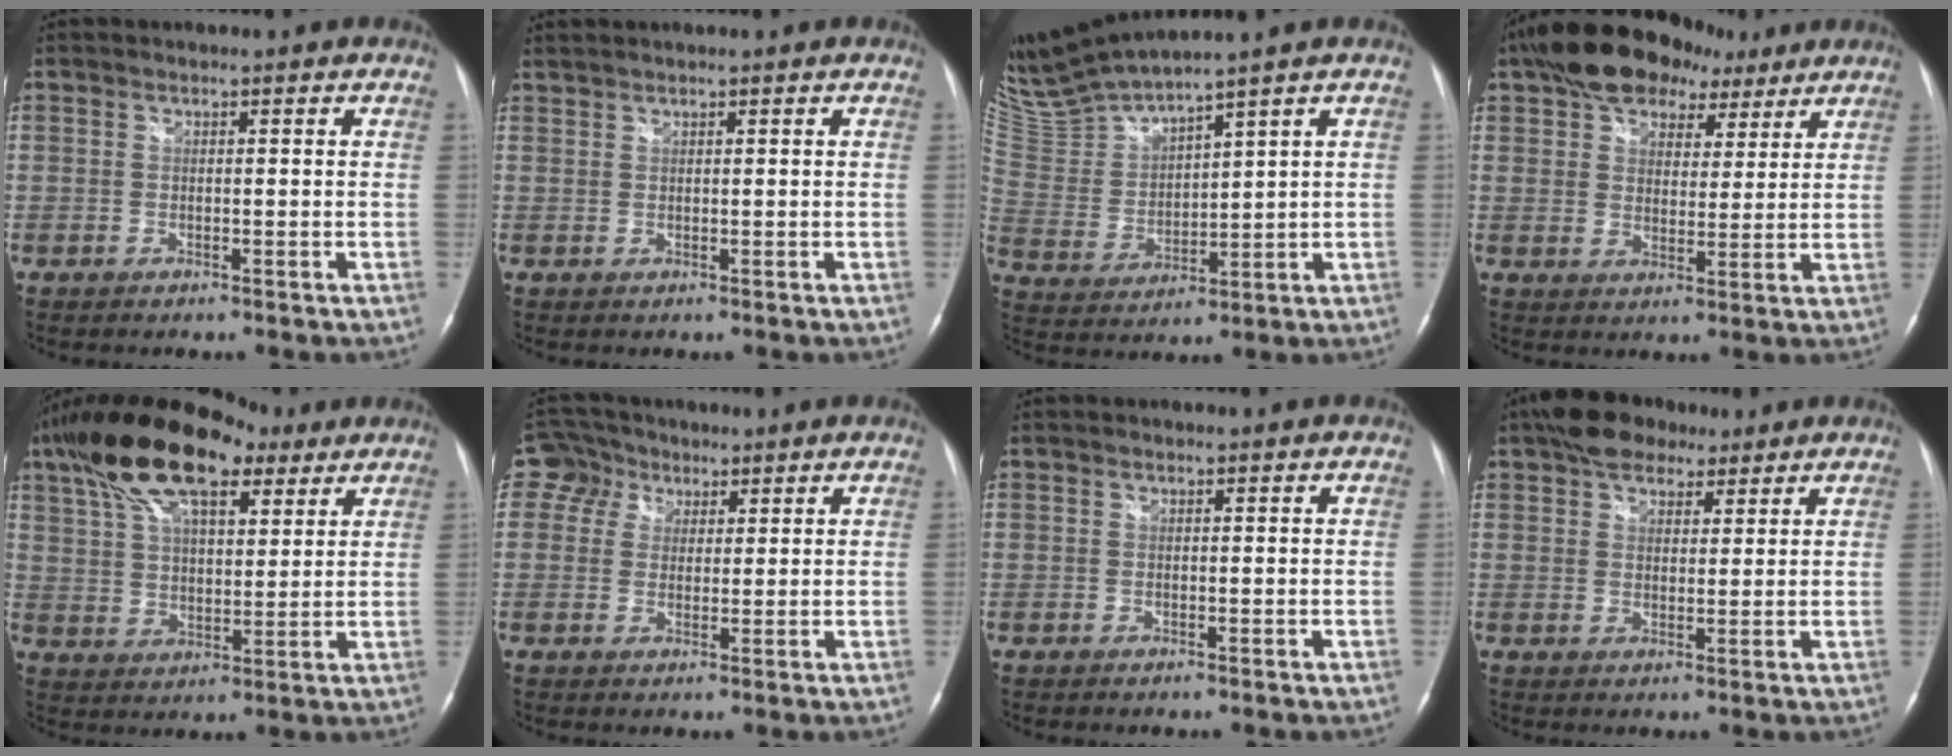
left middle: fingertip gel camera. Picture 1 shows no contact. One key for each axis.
{"total": 1.1, "fx": 1.1, "fy": -0.1, "fz": 0.2, "tx": -0.011, "ty": 0.012, "tz": 0.029}
{"total": 10.6, "fx": 9.8, "fy": -0.9, "fz": 3.8, "tx": -0.098, "ty": -0.002, "tz": 0.209}
{"total": 12.7, "fx": 8.4, "fy": 7.3, "fz": 6.2, "tx": -0.099, "ty": 0.042, "tz": 0.138}
{"total": 18.2, "fx": 11.8, "fy": 7.0, "fz": 12.0, "tx": -0.237, "ty": 0.049, "tz": 0.209}
{"total": 5.0, "fx": 2.2, "fy": 4.4, "fz": 0.5, "tx": -0.015, "ty": 0.022, "tz": 0.043}
{"total": 0.0}
{"total": 7.7, "fx": 5.6, "fy": 3.9, "fz": 3.6, "tx": -0.064, "ty": 0.021, "tz": 0.096}